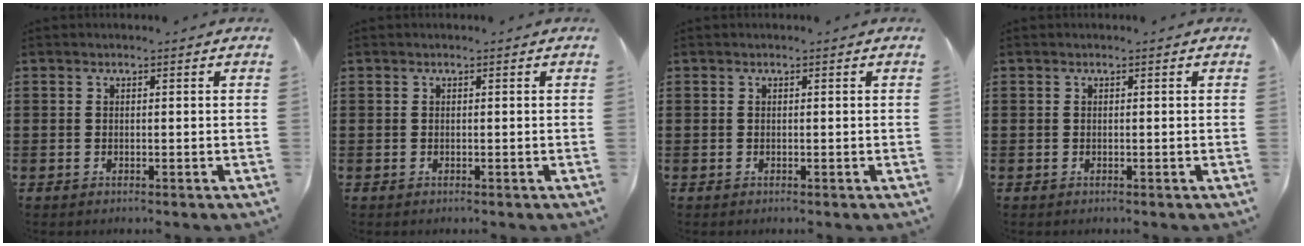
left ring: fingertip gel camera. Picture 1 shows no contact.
{"total": 0.0}
{"total": 0.0}
{"total": 0.0}